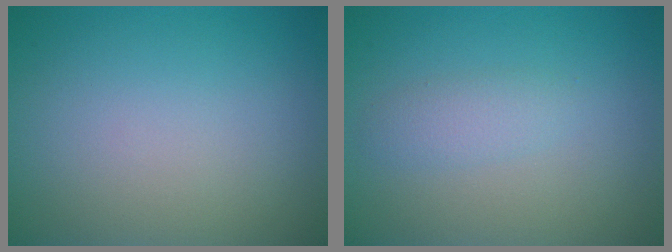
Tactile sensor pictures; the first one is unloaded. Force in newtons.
{"total": 1.5, "press": 1.5, "slide": 0.1}